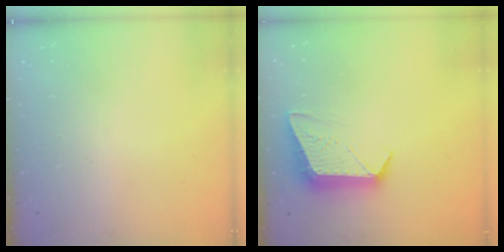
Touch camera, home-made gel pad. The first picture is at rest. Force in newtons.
{"total": 11.2, "press": 11.2, "slide": 0.5}